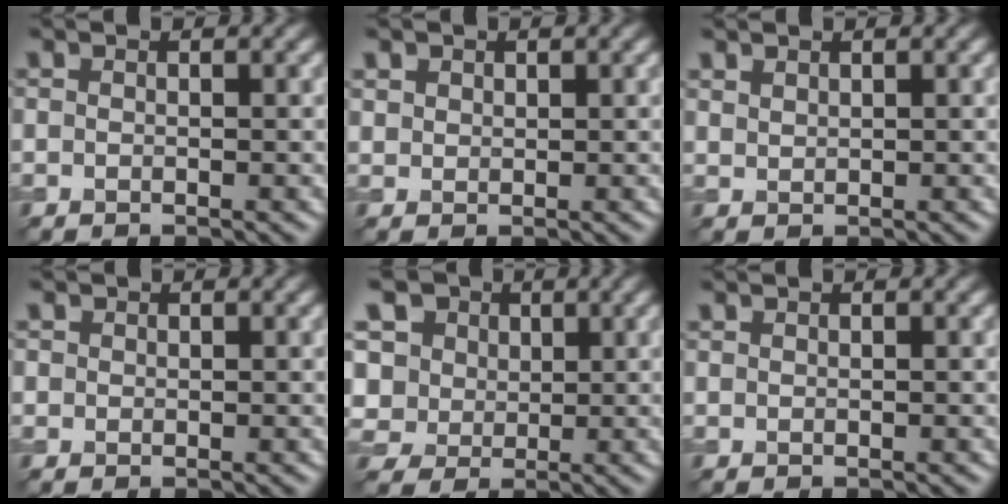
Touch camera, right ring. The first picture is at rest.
{"total": 1.2, "force": [0.7, 0.9, 0.2], "torque": [-0.005, -0.005, 0.019]}
{"total": 1.0, "force": [0.9, 0.4, 0.2], "torque": [-0.009, 0.000, 0.023]}
{"total": 0.7, "force": [0.3, 0.7, 0.0], "torque": [0.004, -0.002, 0.005]}
{"total": 13.4, "force": [6.2, 10.1, 6.3], "torque": [-0.161, 0.040, 0.094]}
{"total": 0.0}